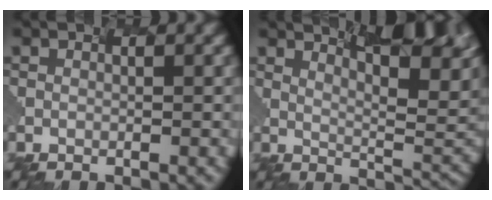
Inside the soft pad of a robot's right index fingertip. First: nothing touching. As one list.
[{"total": 9.7, "force": [5.4, 2.7, 7.6], "torque": [-0.094, 0.024, 0.094]}]